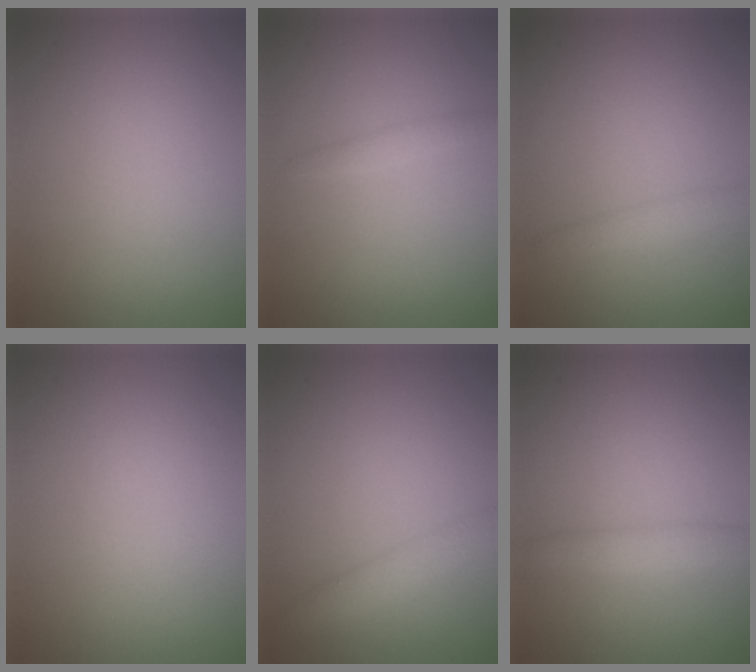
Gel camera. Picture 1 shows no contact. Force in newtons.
{"total": 1.0, "press": 1.0, "slide": 0.1}
{"total": 1.4, "press": 1.4, "slide": 0.0}
{"total": 0.0}
{"total": 2.4, "press": 2.4, "slide": 0.1}
{"total": 1.7, "press": 1.7, "slide": 0.1}